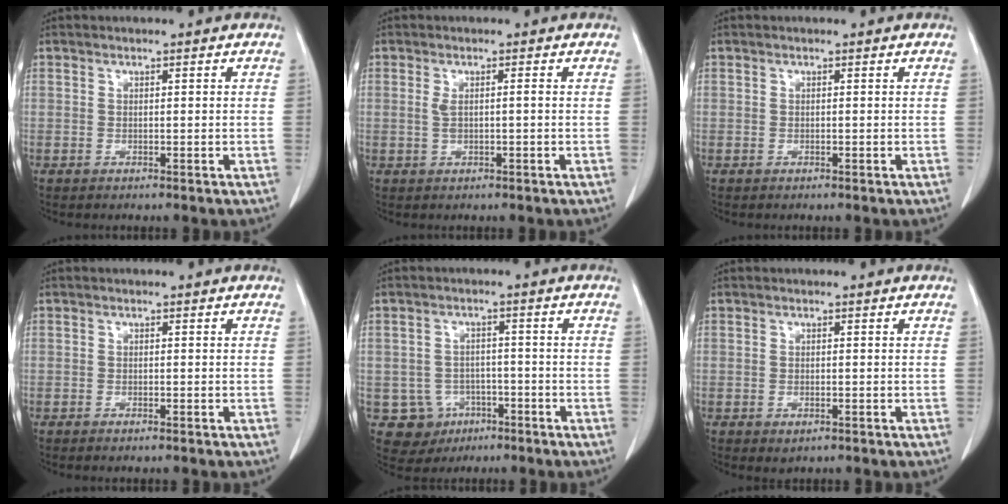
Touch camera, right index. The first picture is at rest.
{"total": 1.7, "force": [0.1, 0.4, 1.7], "torque": [-0.039, 0.007, 0.005]}
{"total": 0.0}
{"total": 0.7, "force": [-0.6, 0.1, 0.5], "torque": [-0.015, -0.003, -0.005]}
{"total": 6.3, "force": [-2.4, 5.8, 0.7], "torque": [-0.016, 0.010, -0.027]}
{"total": 1.2, "force": [-0.6, 0.7, 0.8], "torque": [-0.016, -0.002, -0.002]}